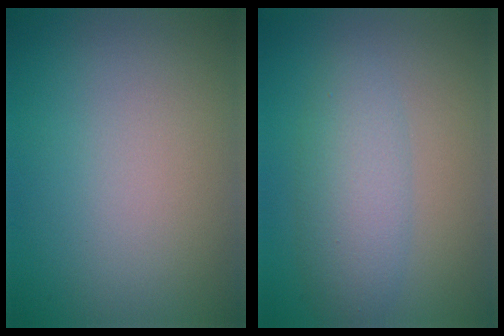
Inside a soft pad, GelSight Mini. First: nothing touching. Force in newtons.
{"total": 4.0, "press": 4.0, "slide": 0.1}